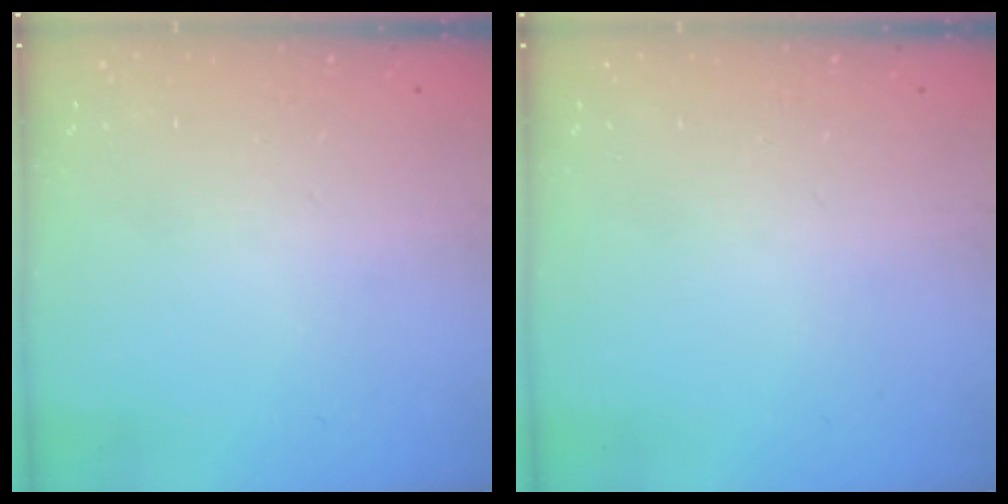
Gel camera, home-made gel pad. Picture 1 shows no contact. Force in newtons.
{"total": 0.0}